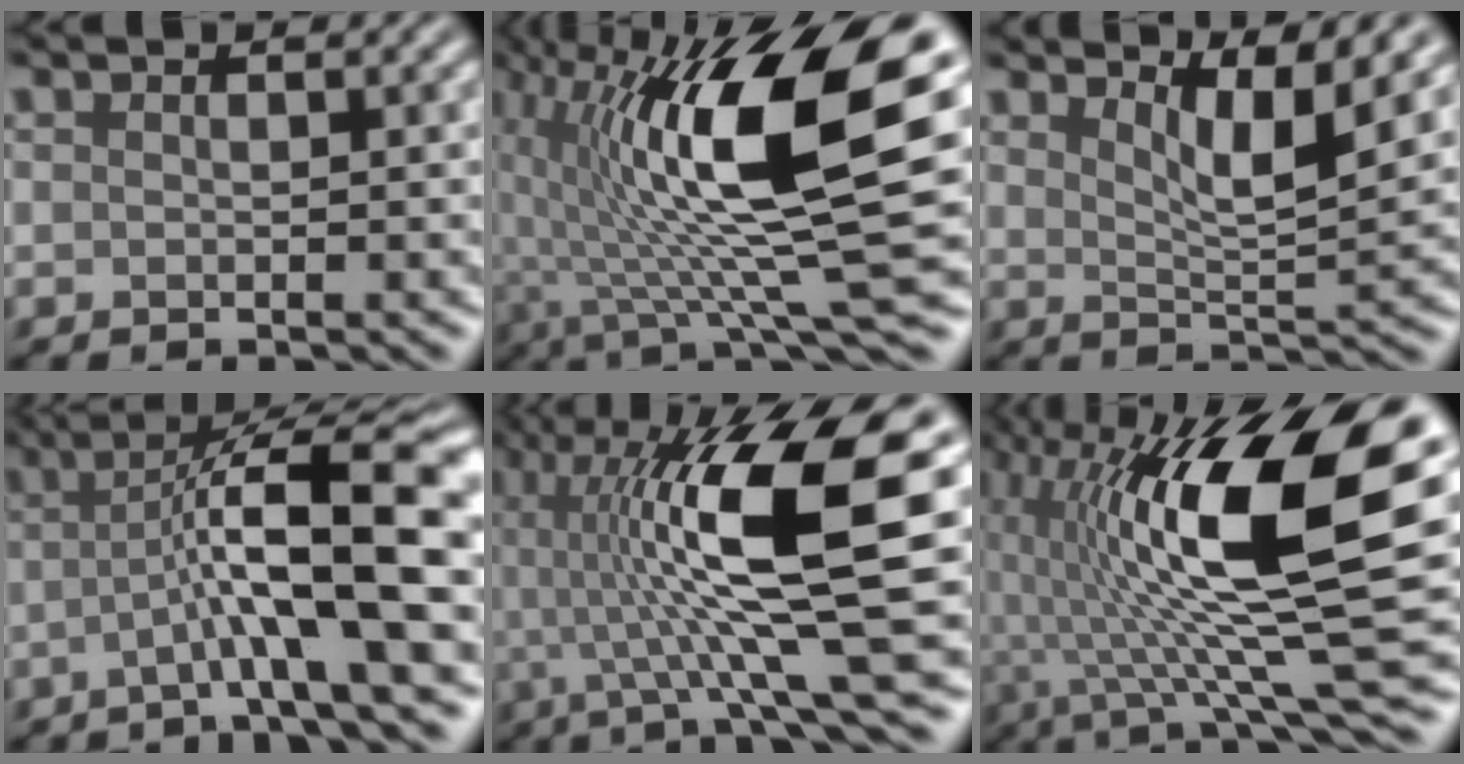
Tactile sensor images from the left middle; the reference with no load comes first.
{"total": 14.8, "force": [1.9, 3.5, 14.3], "torque": [-0.242, 0.008, 0.035]}
{"total": 4.8, "force": [3.1, 0.8, 3.6], "torque": [-0.057, -0.003, 0.054]}
{"total": 10.9, "force": [-1.0, 1.8, 10.7], "torque": [-0.150, 0.029, -0.027]}
{"total": 13.1, "force": [1.3, 2.7, 12.8], "torque": [-0.217, 0.011, 0.025]}
{"total": 16.4, "force": [2.0, 4.4, 15.7], "torque": [-0.277, 0.016, 0.035]}